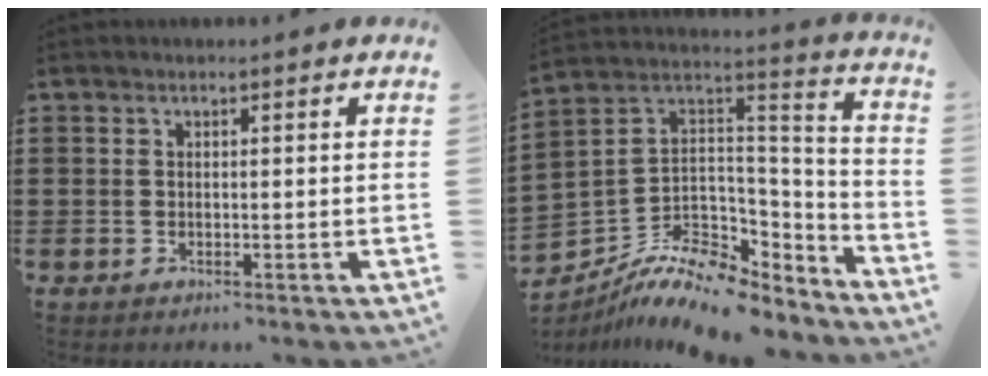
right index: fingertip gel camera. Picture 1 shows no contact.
{"total": 9.6, "force": [-7.2, 4.4, 4.5], "torque": [-0.101, -0.002, -0.136]}